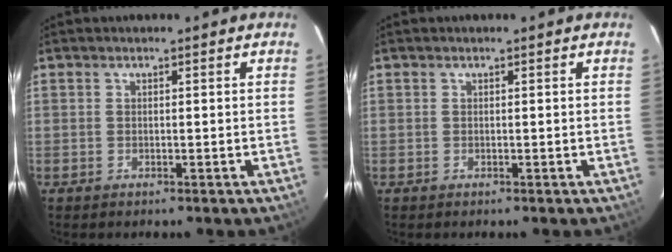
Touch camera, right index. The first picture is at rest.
{"total": 0.0}